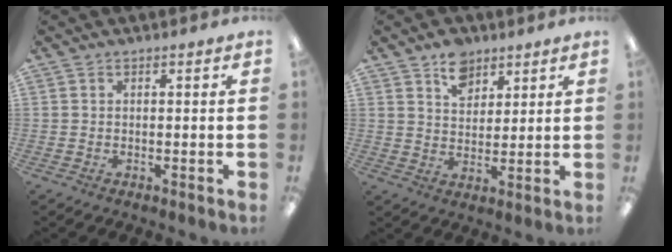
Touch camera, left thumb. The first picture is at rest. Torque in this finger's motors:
{"motor_torque": [1.28, 0.94, 0.87, -0.90, 0.12]}